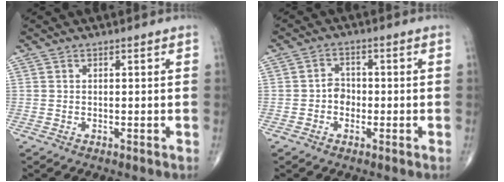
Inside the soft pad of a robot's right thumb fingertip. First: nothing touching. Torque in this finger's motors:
{"motor_torque": [0.40, -0.07, 0.04, -0.21, 0.02]}